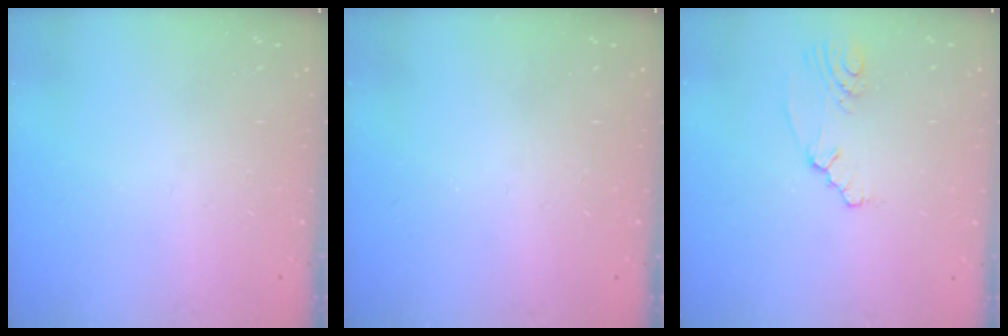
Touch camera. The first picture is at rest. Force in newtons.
{"total": 0.0}
{"total": 2.5, "press": 2.2, "slide": 1.2}